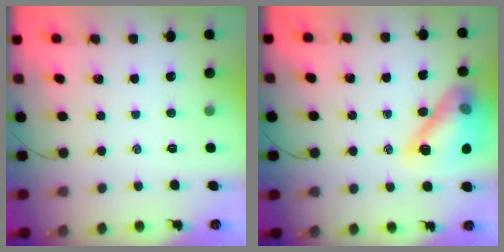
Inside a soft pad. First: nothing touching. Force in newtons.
{"total": 15.8, "press": 15.8, "slide": 1.1}